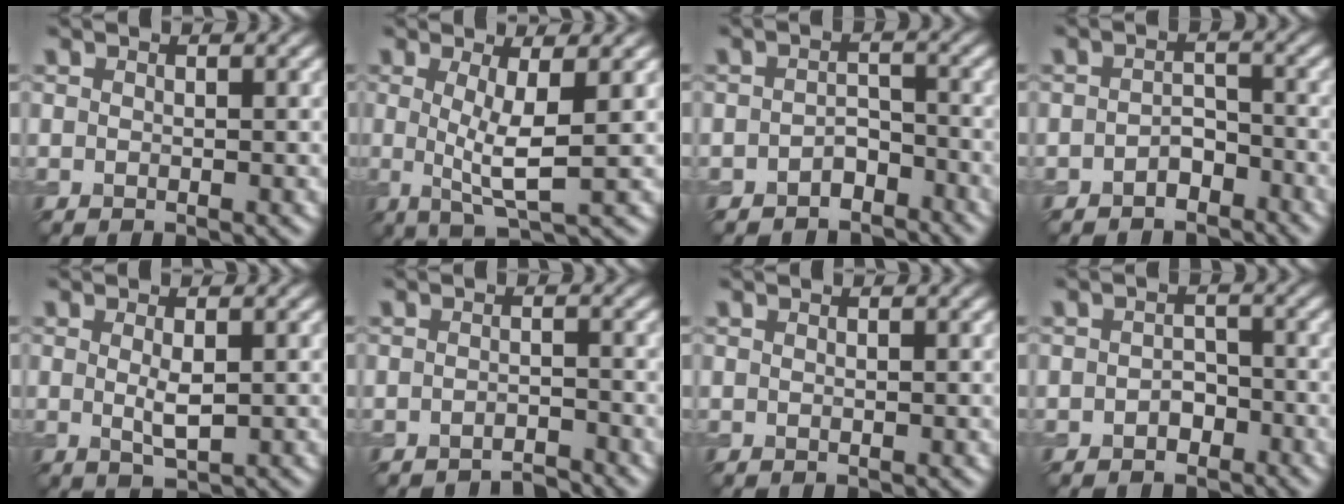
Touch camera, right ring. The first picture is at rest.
{"total": 4.3, "force": [0.2, 0.8, 4.3], "torque": [-0.081, -0.008, 0.005]}
{"total": 2.6, "force": [-2.2, 1.3, 0.7], "torque": [-0.007, 0.007, -0.041]}
{"total": 2.2, "force": [-1.7, 1.2, 0.7], "torque": [-0.010, 0.009, -0.032]}
{"total": 1.9, "force": [0.1, 0.5, 1.9], "torque": [-0.037, -0.004, 0.006]}
{"total": 1.8, "force": [-1.7, 0.1, 0.3], "torque": [-0.001, 0.002, -0.031]}
{"total": 0.0}
{"total": 1.8, "force": [-1.0, 1.3, 0.7], "torque": [-0.008, 0.003, -0.020]}